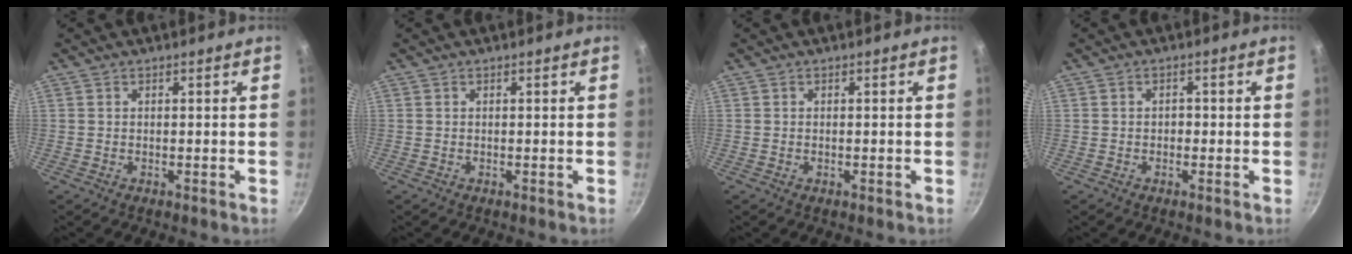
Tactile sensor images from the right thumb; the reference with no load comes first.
{"total": 0.0}
{"total": 0.0}
{"total": 1.3, "force": [-0.2, 1.1, 0.7], "torque": [-0.007, 0.006, -0.006]}